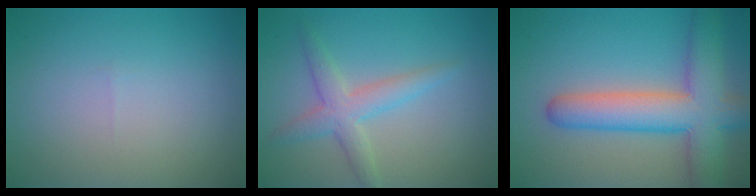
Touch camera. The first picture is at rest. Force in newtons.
{"total": 3.2, "press": 3.2, "slide": 0.2}
{"total": 8.0, "press": 8.0, "slide": 0.6}